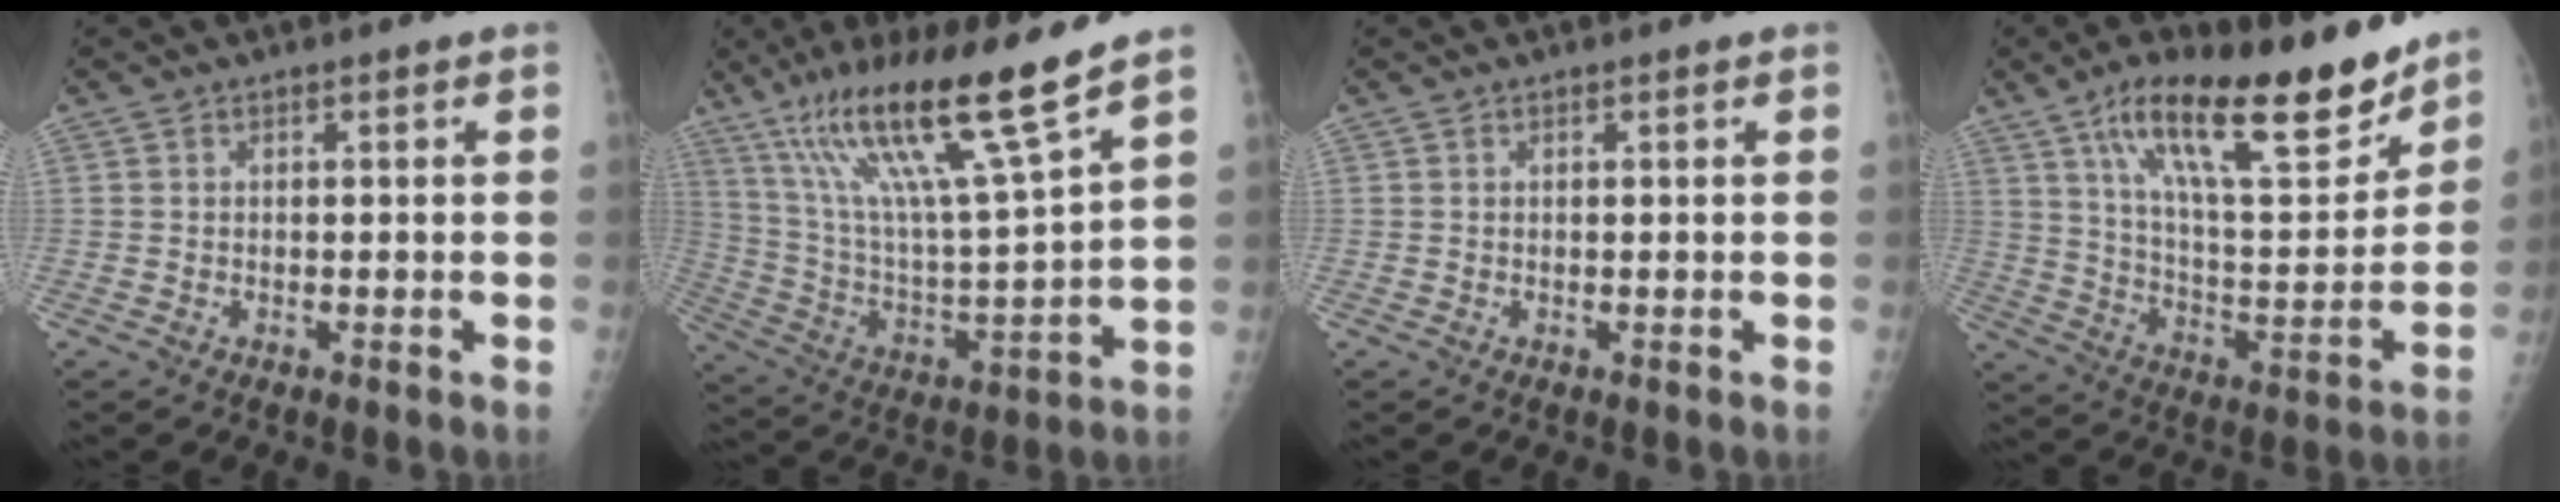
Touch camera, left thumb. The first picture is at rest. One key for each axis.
{"total": 20.5, "fx": 13.6, "fy": 0.9, "fz": 15.3, "tx": -0.260, "ty": -0.061, "tz": 0.249}
{"total": 0.0}
{"total": 23.6, "fx": 15.8, "fy": 6.9, "fz": 16.2, "tx": -0.230, "ty": -0.068, "tz": 0.265}